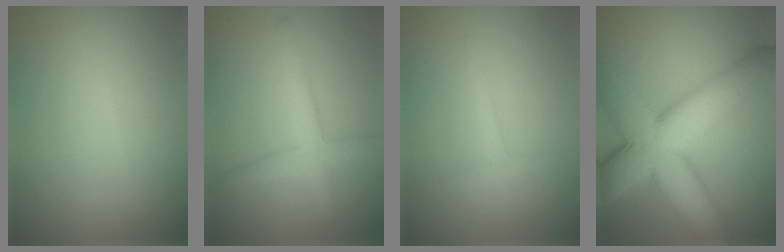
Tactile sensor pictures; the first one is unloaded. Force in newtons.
{"total": 2.8, "press": 2.8, "slide": 0.2}
{"total": 1.1, "press": 1.1, "slide": 0.1}
{"total": 12.6, "press": 12.6, "slide": 0.2}